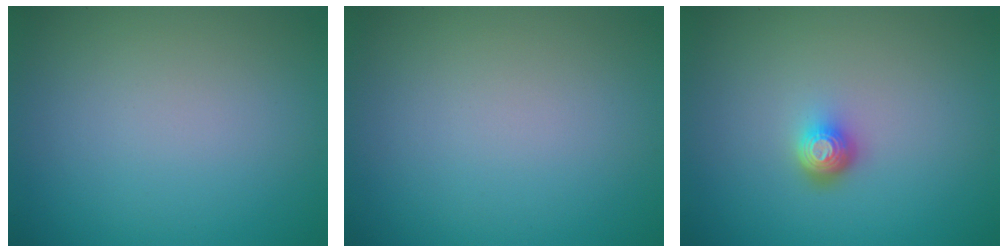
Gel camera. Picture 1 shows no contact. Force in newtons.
{"total": 0.0}
{"total": 1.9, "press": 1.4, "slide": 1.3}